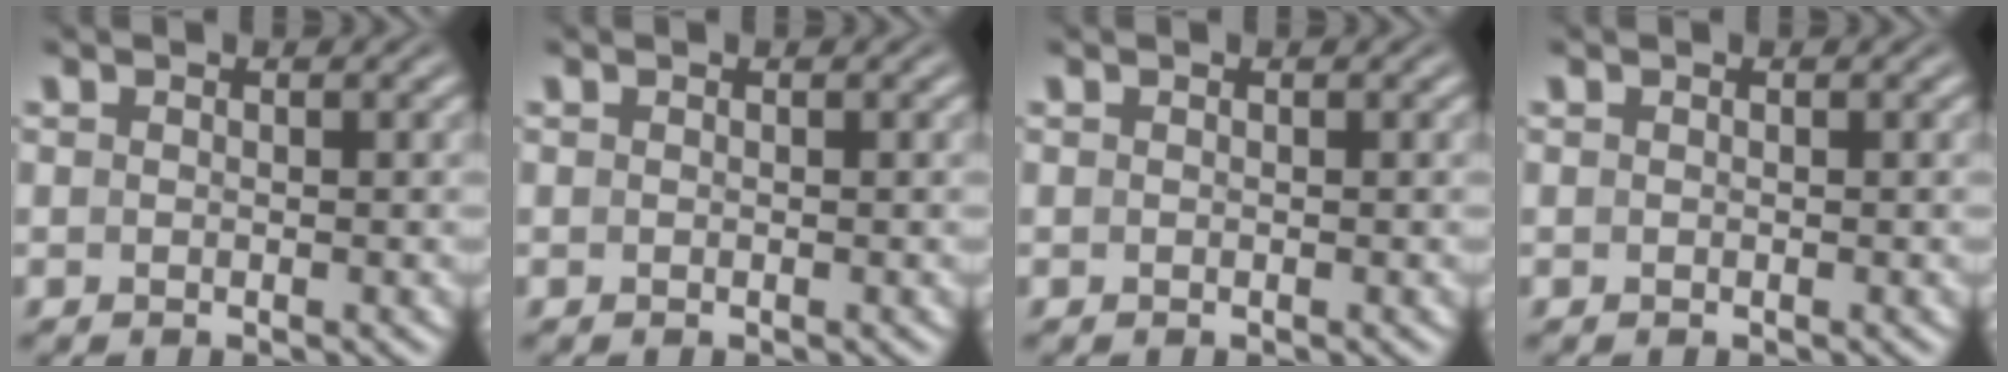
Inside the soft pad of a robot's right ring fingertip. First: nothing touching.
{"total": 0.0}
{"total": 0.0}
{"total": 0.0}